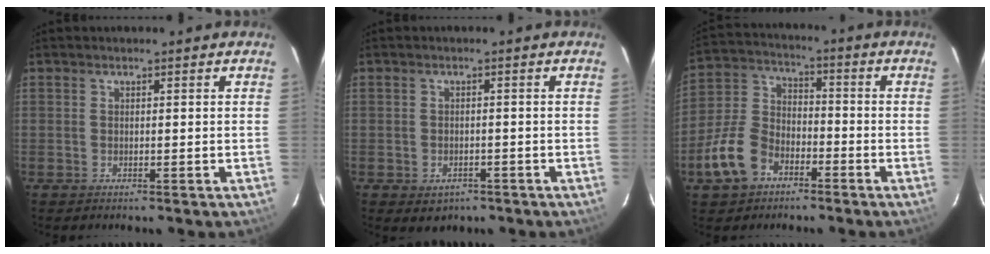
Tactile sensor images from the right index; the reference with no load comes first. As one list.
[{"total": 3.8, "force": [-2.0, 2.8, 1.4], "torque": [-0.033, -0.005, -0.020]}, {"total": 11.7, "force": [-6.3, 7.7, 6.1], "torque": [-0.146, 0.019, -0.119]}]